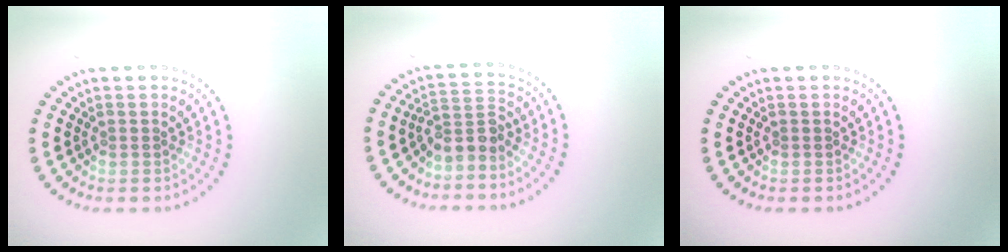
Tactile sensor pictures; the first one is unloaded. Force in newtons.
{"total": 2.6, "press": 1.9, "slide": 1.8}
{"total": 0.0}